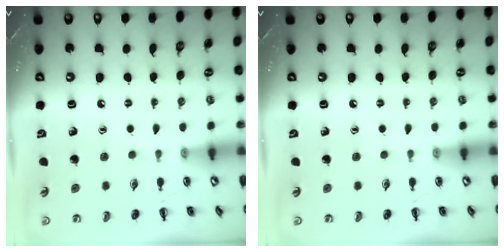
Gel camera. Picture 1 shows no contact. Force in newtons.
{"total": 0.0}